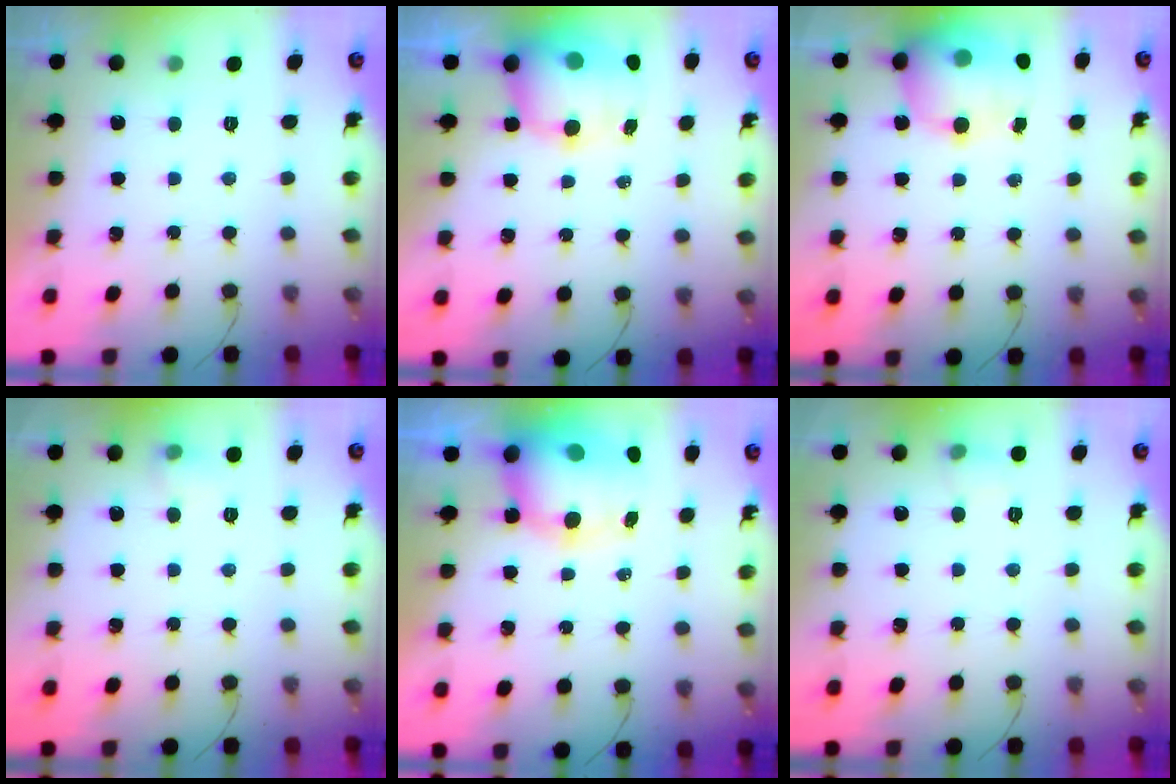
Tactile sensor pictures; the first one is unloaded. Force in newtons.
{"total": 12.0, "press": 11.6, "slide": 2.9}
{"total": 16.4, "press": 15.9, "slide": 4.1}
{"total": 5.4, "press": 5.4, "slide": 1.0}
{"total": 12.0, "press": 11.6, "slide": 3.0}
{"total": 5.5, "press": 5.2, "slide": 1.6}